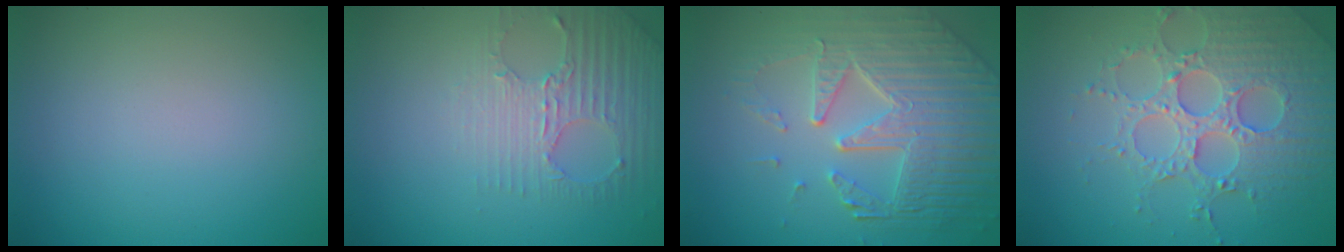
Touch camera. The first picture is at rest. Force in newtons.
{"total": 2.9, "press": 2.7, "slide": 1.1}
{"total": 8.2, "press": 5.7, "slide": 5.8}
{"total": 5.1, "press": 5.0, "slide": 1.1}